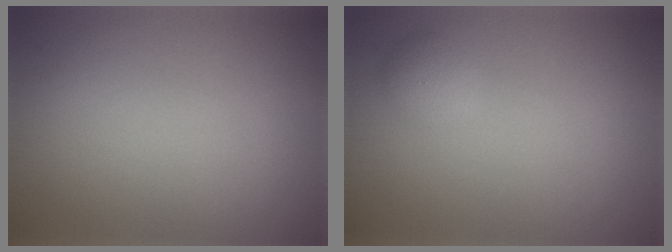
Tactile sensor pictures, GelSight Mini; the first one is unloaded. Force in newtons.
{"total": 1.3, "press": 1.3, "slide": 0.1}